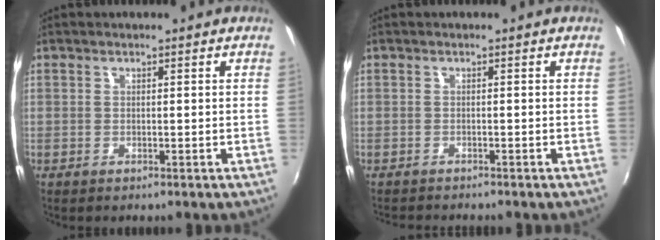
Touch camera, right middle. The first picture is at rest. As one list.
[{"total": 2.3, "force": [-2.2, 0.2, 0.4], "torque": [-0.017, -0.015, -0.040]}]